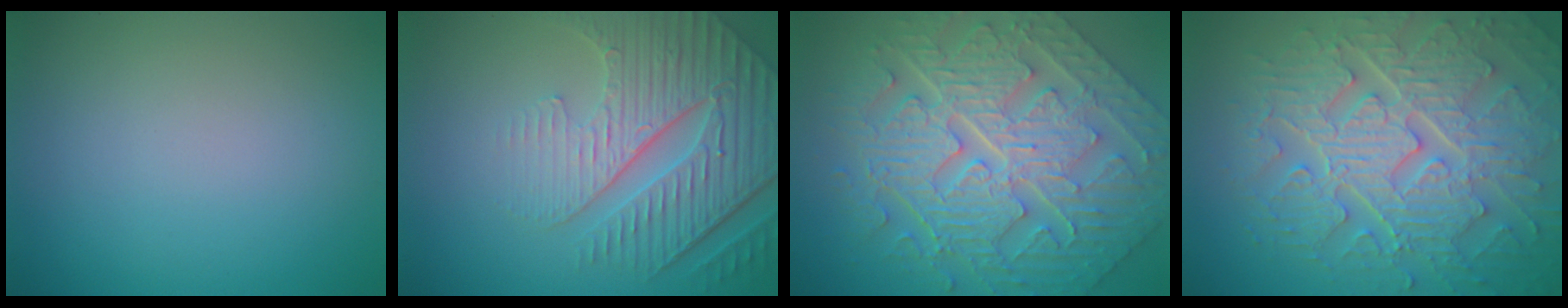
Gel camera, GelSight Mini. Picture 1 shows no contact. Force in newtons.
{"total": 7.3, "press": 5.5, "slide": 4.7}
{"total": 10.9, "press": 7.7, "slide": 7.8}
{"total": 9.2, "press": 6.8, "slide": 6.2}